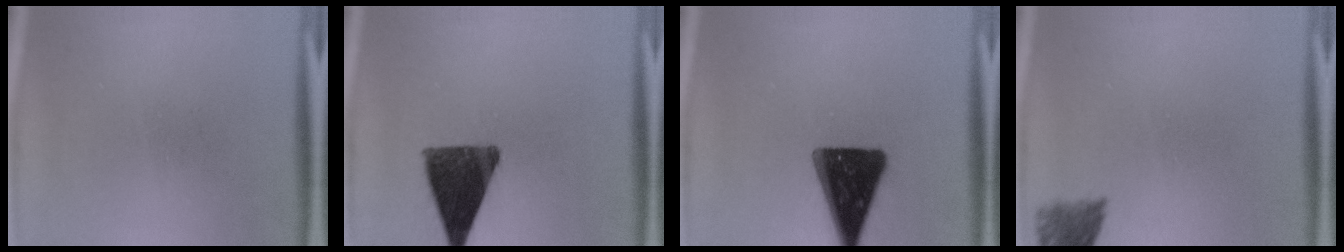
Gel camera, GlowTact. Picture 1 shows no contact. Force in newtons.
{"total": 12.2}
{"total": 15.4}
{"total": 4.0}